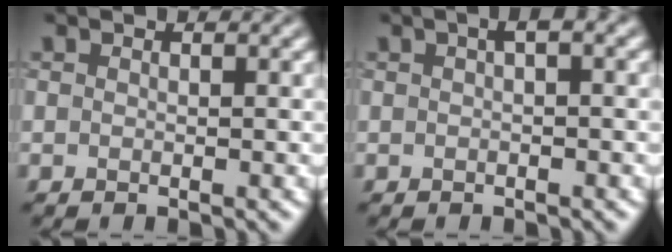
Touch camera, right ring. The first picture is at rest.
{"total": 1.2, "force": [0.3, 0.3, 1.1], "torque": [-0.020, 0.011, 0.005]}